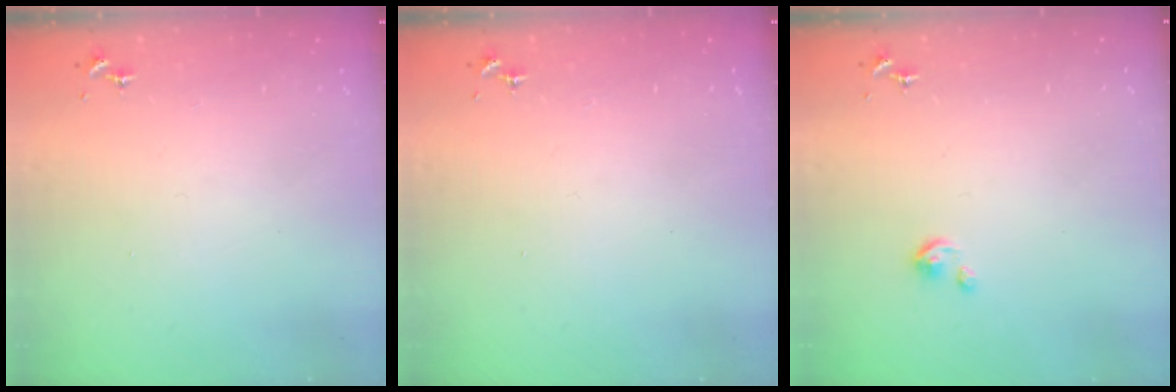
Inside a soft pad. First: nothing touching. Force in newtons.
{"total": 0.0}
{"total": 2.7, "press": 2.6, "slide": 0.3}